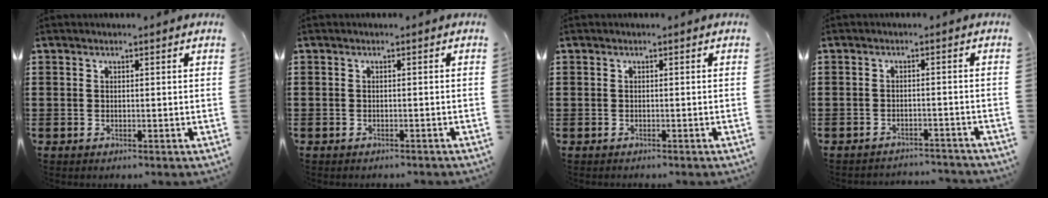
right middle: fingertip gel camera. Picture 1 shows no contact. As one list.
[{"total": 0.7, "force": [-0.6, 0.2, 0.1], "torque": [-0.004, 0.000, -0.013]}, {"total": 0.7, "force": [-0.5, 0.5, -0.1], "torque": [0.002, 0.005, -0.012]}, {"total": 2.3, "force": [-2.3, 0.2, 0.0], "torque": [-0.007, 0.001, -0.050]}]